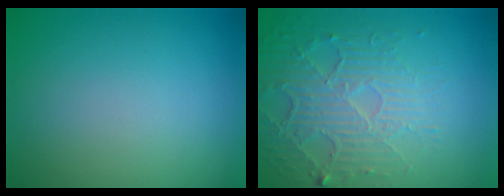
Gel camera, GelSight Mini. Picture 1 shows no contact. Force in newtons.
{"total": 5.1, "press": 3.5, "slide": 3.7}